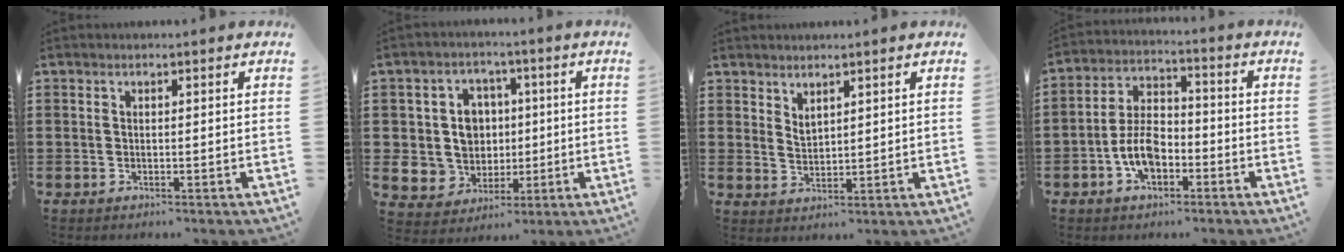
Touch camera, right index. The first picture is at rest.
{"total": 7.7, "force": [0.8, 7.2, 2.5], "torque": [-0.072, 0.016, 0.020]}
{"total": 2.3, "force": [2.1, 0.8, 0.3], "torque": [-0.010, 0.003, 0.040]}
{"total": 7.1, "force": [-2.8, 4.0, 5.1], "torque": [-0.113, 0.008, -0.057]}